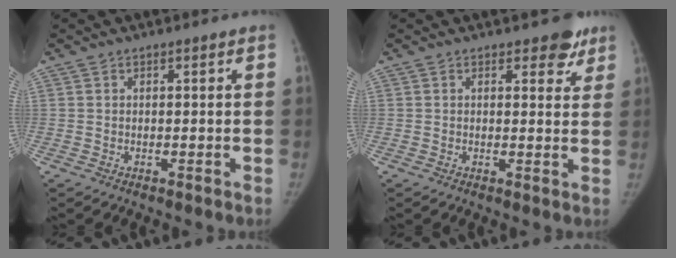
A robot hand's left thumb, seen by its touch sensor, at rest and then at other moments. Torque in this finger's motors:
{"motor_torque": [0.32, 0.04, 0.69, -0.61, 0.06]}